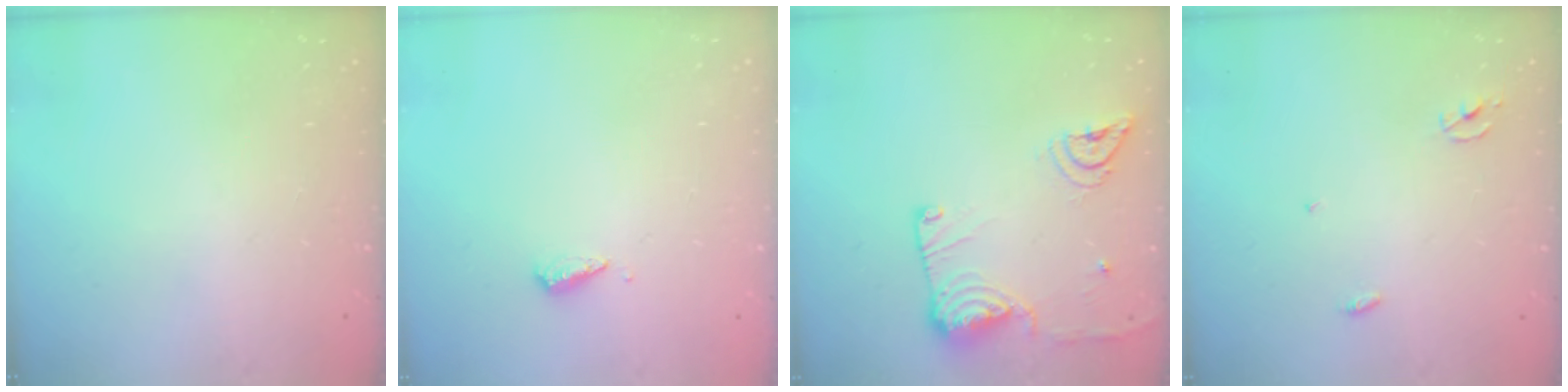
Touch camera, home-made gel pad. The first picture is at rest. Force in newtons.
{"total": 3.0, "press": 3.0, "slide": 0.2}
{"total": 13.5, "press": 13.4, "slide": 1.7}
{"total": 2.3, "press": 2.3, "slide": 0.1}